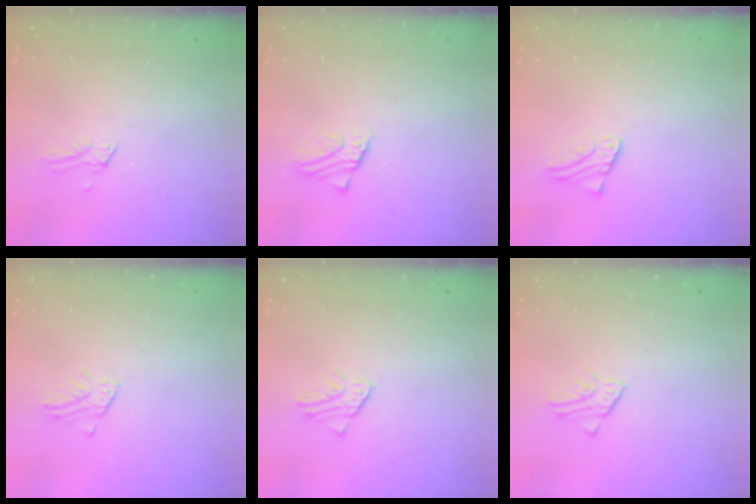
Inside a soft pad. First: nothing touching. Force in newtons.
{"total": 1.9, "press": 1.9, "slide": 0.2}
{"total": 1.8, "press": 1.8, "slide": 0.2}
{"total": 2.0, "press": 2.0, "slide": 0.2}
{"total": 2.1, "press": 2.1, "slide": 0.2}
{"total": 2.3, "press": 2.3, "slide": 0.1}